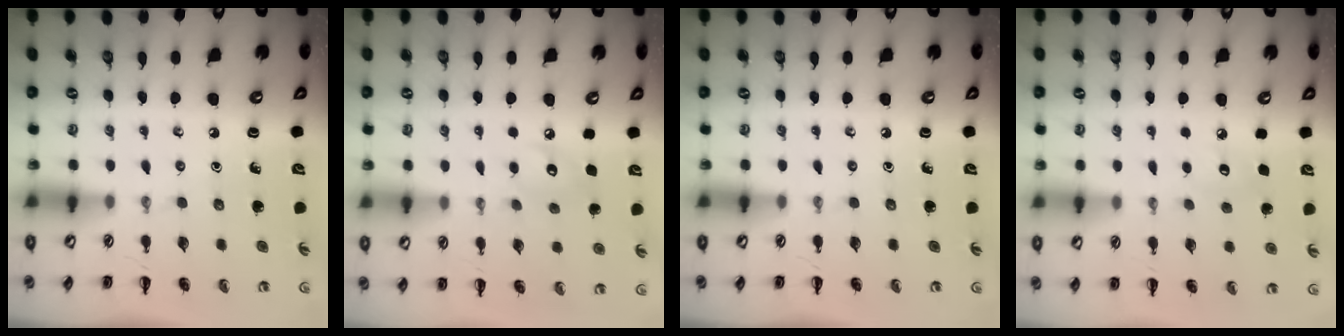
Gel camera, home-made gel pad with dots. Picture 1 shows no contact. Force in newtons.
{"total": 6.4, "press": 6.3, "slide": 1.0}
{"total": 0.0}
{"total": 4.7, "press": 4.6, "slide": 1.0}